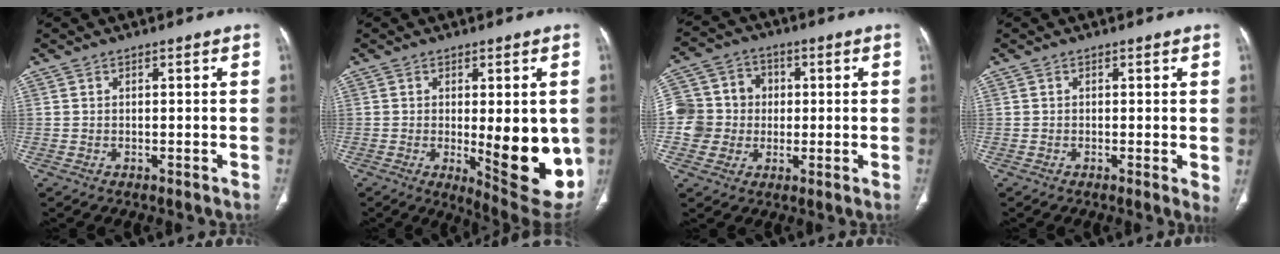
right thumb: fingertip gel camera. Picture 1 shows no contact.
{"total": 15.6, "force": [-1.9, 5.1, 14.6], "torque": [-0.168, -0.030, -0.007]}
{"total": 11.4, "force": [-0.3, 10.8, 3.5], "torque": [-0.042, 0.026, -0.005]}
{"total": 2.1, "force": [0.1, 0.5, 2.0], "torque": [-0.028, -0.007, -0.004]}